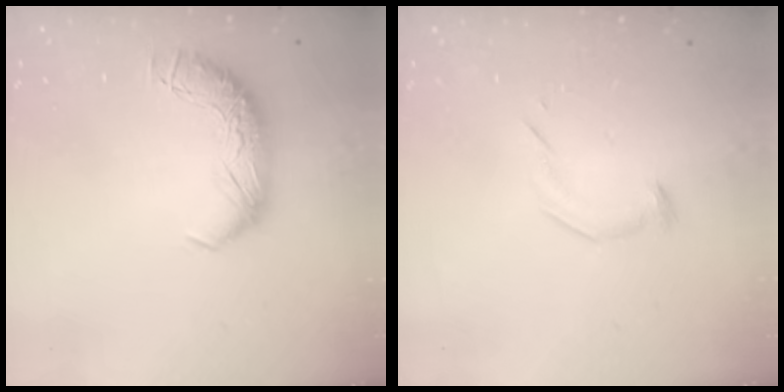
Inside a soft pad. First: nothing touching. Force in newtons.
{"total": 6.5, "press": 6.5, "slide": 0.9}